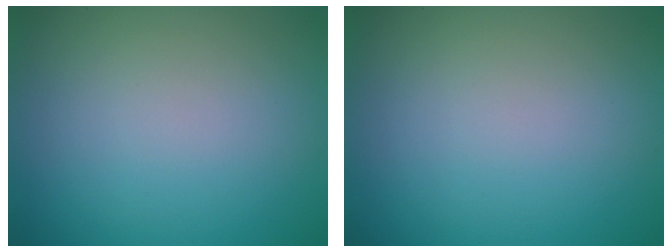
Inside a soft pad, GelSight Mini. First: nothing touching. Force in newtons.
{"total": 0.0}